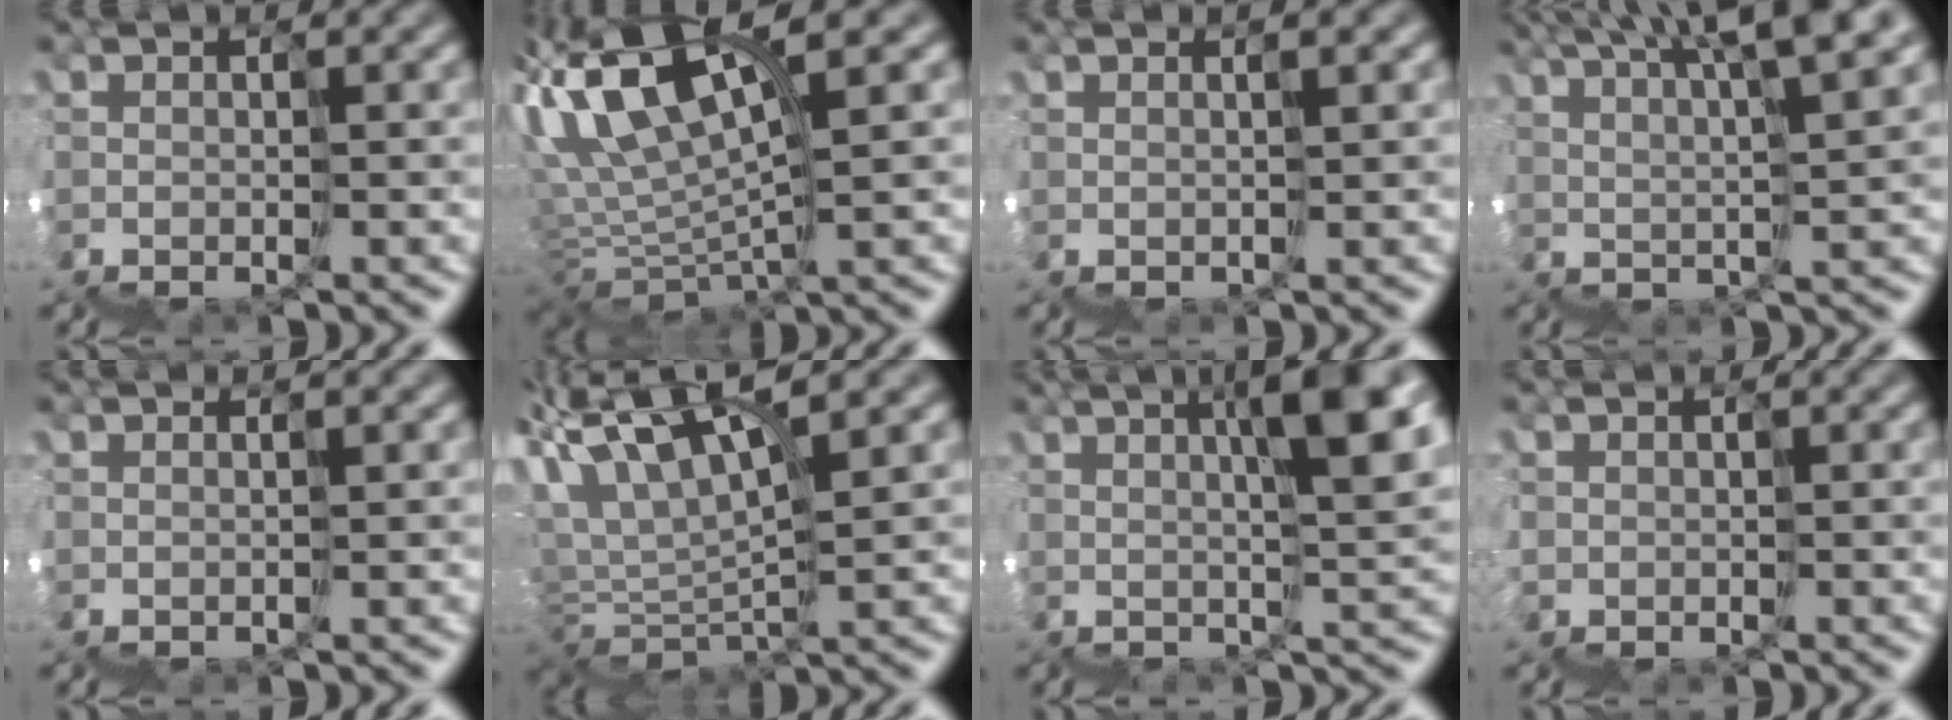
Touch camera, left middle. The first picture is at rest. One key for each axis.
{"total": 4.9, "fx": 4.2, "fy": 0.7, "fz": 2.5, "tx": -0.091, "ty": 0.032, "tz": 0.070}
{"total": 2.1, "fx": 1.2, "fy": 0.7, "fz": 1.6, "tx": -0.010, "ty": 0.029, "tz": 0.017}
{"total": 7.0, "fx": 5.5, "fy": 0.1, "fz": 4.3, "tx": -0.059, "ty": 0.051, "tz": 0.084}
{"total": 1.0, "fx": 0.5, "fy": 0.2, "fz": 0.8, "tx": -0.009, "ty": 0.013, "tz": 0.009}
{"total": 4.1, "fx": 4.0, "fy": -0.4, "fz": 1.0, "tx": -0.058, "ty": 0.033, "tz": 0.065}
{"total": 7.6, "fx": 3.5, "fy": 1.5, "fz": 6.5, "tx": -0.075, "ty": 0.037, "tz": 0.055}
{"total": 1.1, "fx": 0.2, "fy": 0.7, "fz": -0.8, "tx": -0.006, "ty": -0.005, "tz": 0.008}